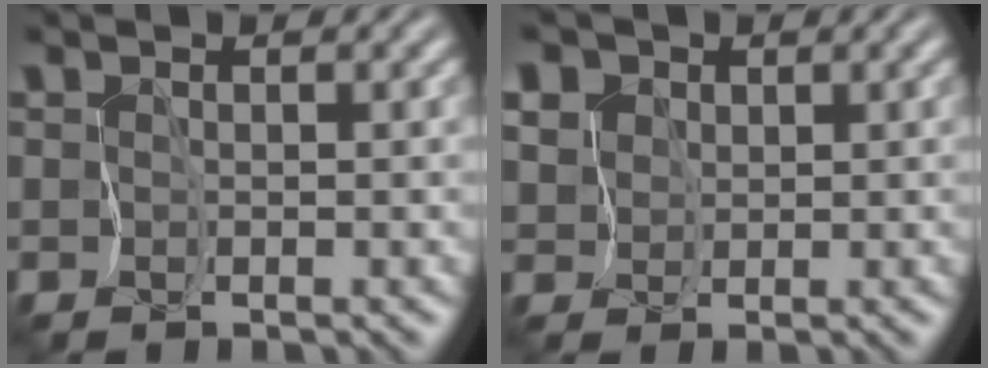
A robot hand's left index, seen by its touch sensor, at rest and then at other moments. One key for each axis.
{"total": 5.3, "fx": 2.5, "fy": 4.2, "fz": 2.0, "tx": -0.062, "ty": 0.020, "tz": 0.033}